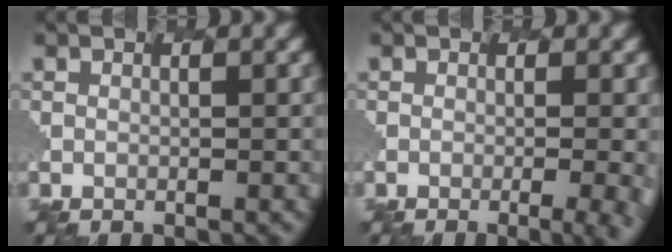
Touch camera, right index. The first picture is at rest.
{"total": 6.1, "force": [-2.4, 2.2, 5.2], "torque": [-0.053, -0.002, -0.022]}